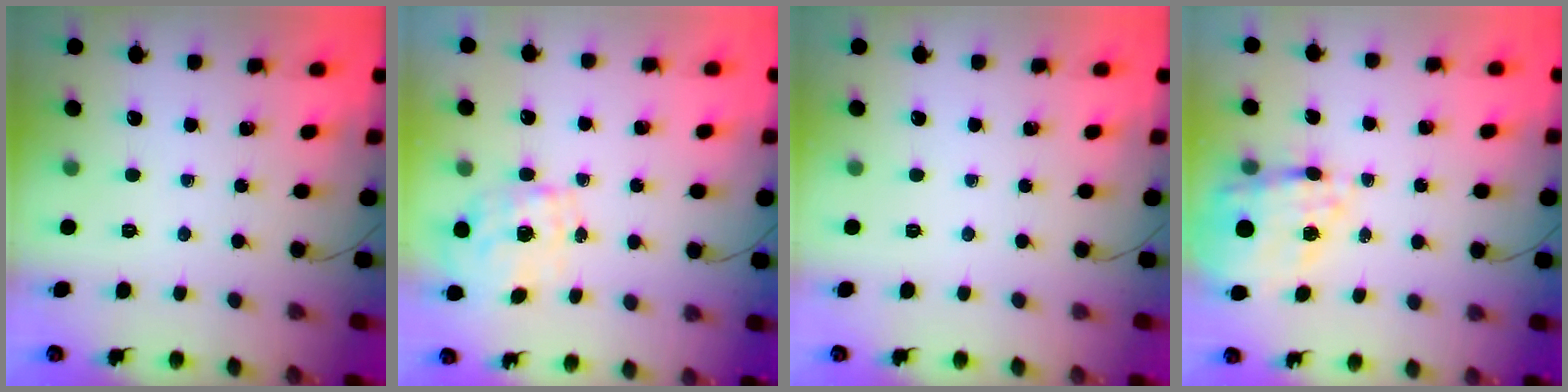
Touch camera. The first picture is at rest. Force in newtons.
{"total": 1.6, "press": 1.4, "slide": 0.8}
{"total": 0.0}
{"total": 17.1, "press": 16.8, "slide": 3.5}